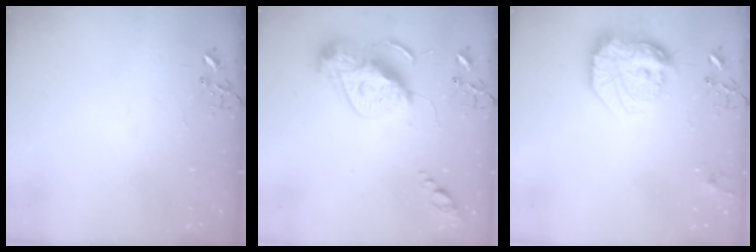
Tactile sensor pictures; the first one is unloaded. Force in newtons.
{"total": 15.8, "press": 15.7, "slide": 1.7}
{"total": 20.0, "press": 19.9, "slide": 1.6}